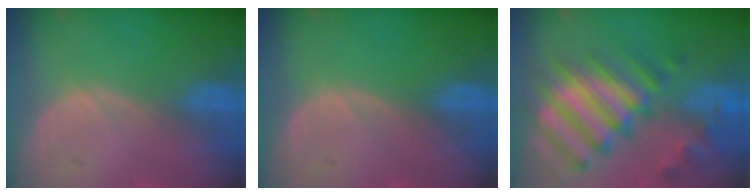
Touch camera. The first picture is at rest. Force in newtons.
{"total": 0.0}
{"total": 12.4, "press": 10.7, "slide": 6.2}